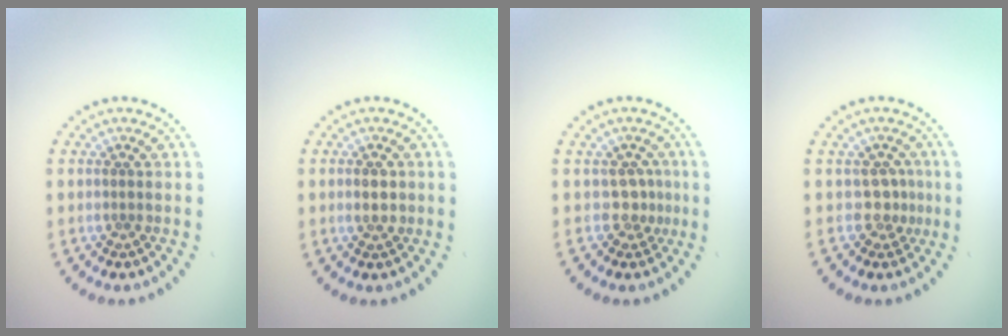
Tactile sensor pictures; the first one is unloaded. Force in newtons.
{"total": 1.5, "press": 1.5, "slide": 0.2}
{"total": 1.7, "press": 1.2, "slide": 1.1}
{"total": 1.8, "press": 1.2, "slide": 1.3}